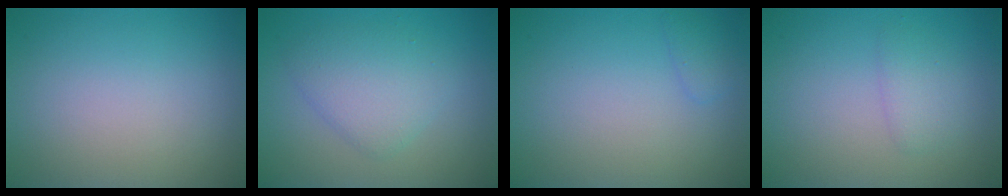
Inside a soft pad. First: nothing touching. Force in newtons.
{"total": 3.5, "press": 3.5, "slide": 0.3}
{"total": 1.0, "press": 1.0, "slide": 0.1}
{"total": 1.6, "press": 1.6, "slide": 0.1}